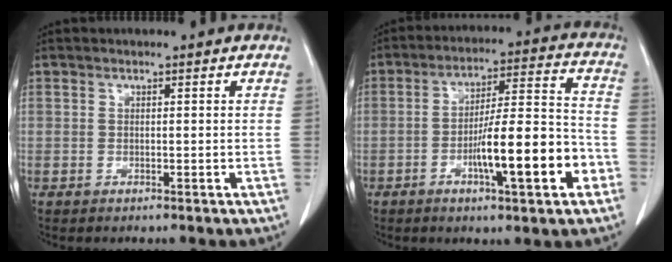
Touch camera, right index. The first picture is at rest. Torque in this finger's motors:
{"motor_torque": [1.25, -0.89, 0.40, 0.18]}